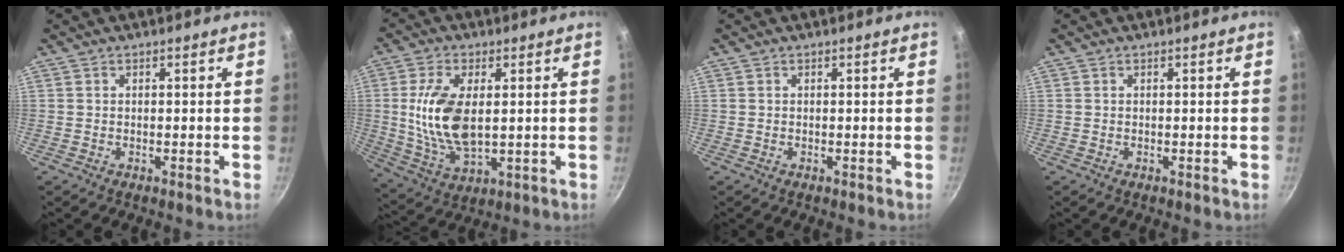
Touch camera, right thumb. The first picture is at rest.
{"total": 13.3, "force": [1.2, 6.9, 11.4], "torque": [-0.224, -0.013, 0.032]}
{"total": 0.0}
{"total": 0.0}